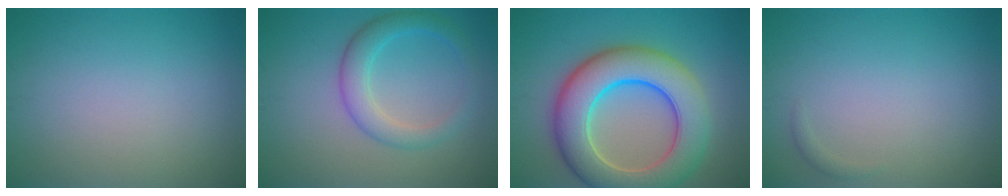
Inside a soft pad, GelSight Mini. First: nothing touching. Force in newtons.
{"total": 2.6, "press": 2.6, "slide": 0.2}
{"total": 11.0, "press": 11.0, "slide": 0.6}
{"total": 0.6, "press": 0.6, "slide": 0.0}